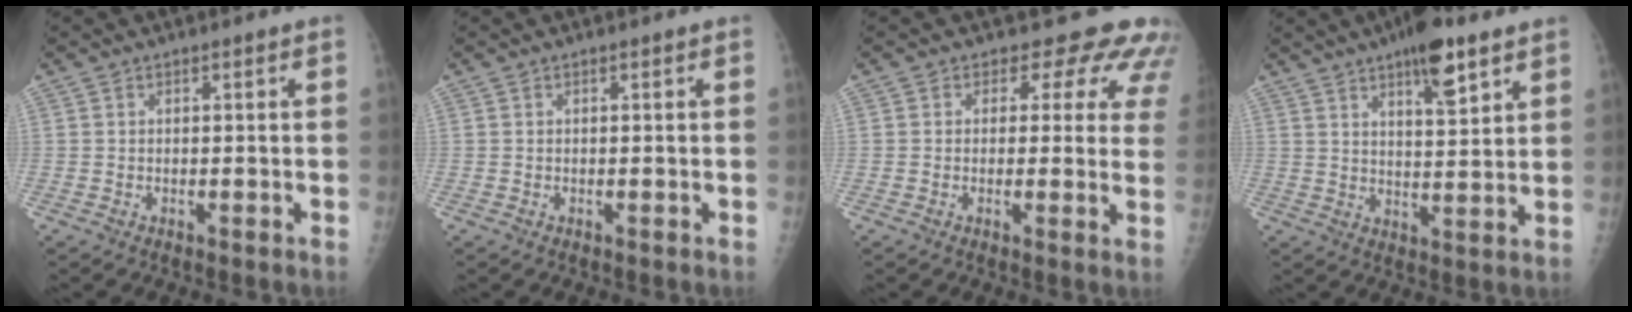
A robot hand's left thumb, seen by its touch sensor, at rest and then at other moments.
{"total": 0.0}
{"total": 9.8, "force": [7.9, 5.2, 2.4], "torque": [0.030, -0.033, 0.061]}
{"total": 10.2, "force": [6.2, 3.1, 7.4], "torque": [-0.099, -0.030, 0.095]}